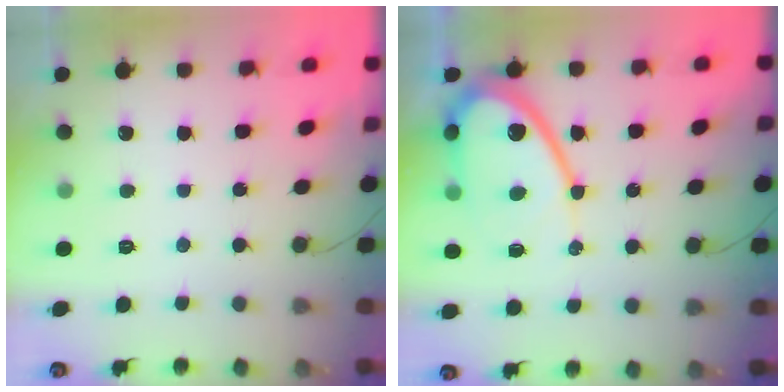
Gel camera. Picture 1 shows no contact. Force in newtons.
{"total": 12.6, "press": 12.5, "slide": 1.2}